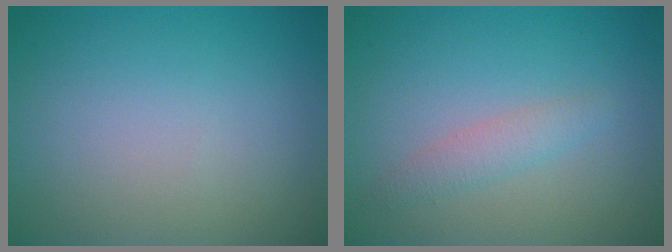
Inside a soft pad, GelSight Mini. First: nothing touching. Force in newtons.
{"total": 1.7, "press": 1.7, "slide": 0.1}